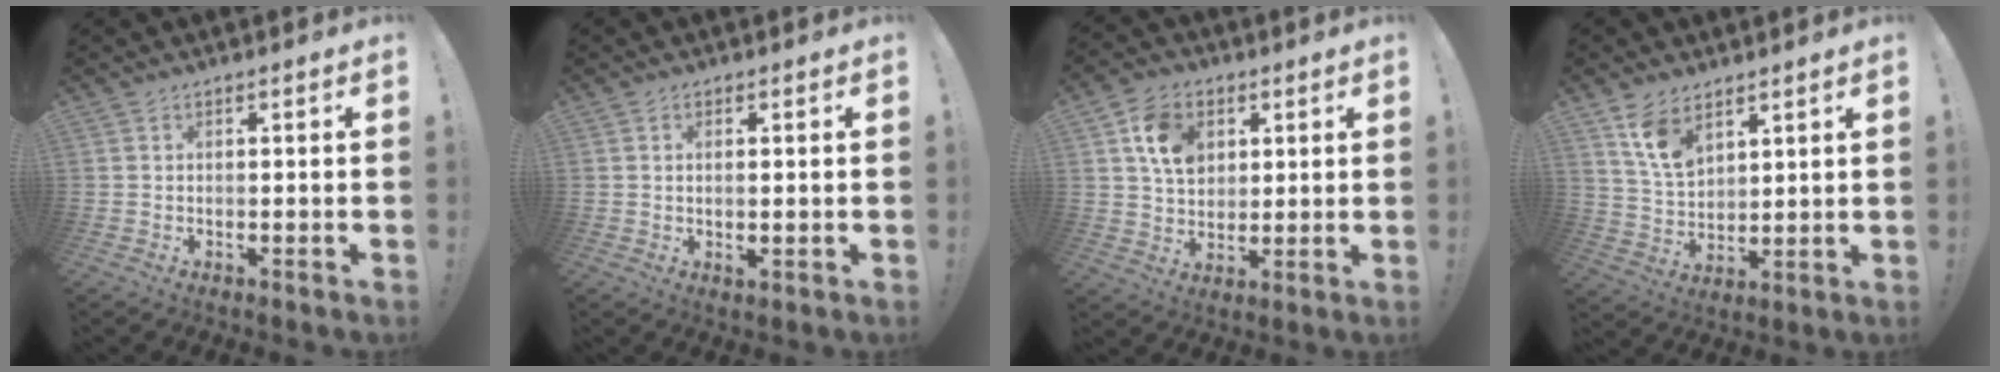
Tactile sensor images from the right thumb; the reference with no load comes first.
{"total": 1.6, "force": [0.5, 0.4, 1.4], "torque": [-0.019, -0.003, 0.007]}
{"total": 11.6, "force": [4.6, 8.7, 6.1], "torque": [-0.095, -0.003, 0.092]}
{"total": 10.1, "force": [6.7, 5.5, 5.1], "torque": [-0.086, -0.034, 0.131]}